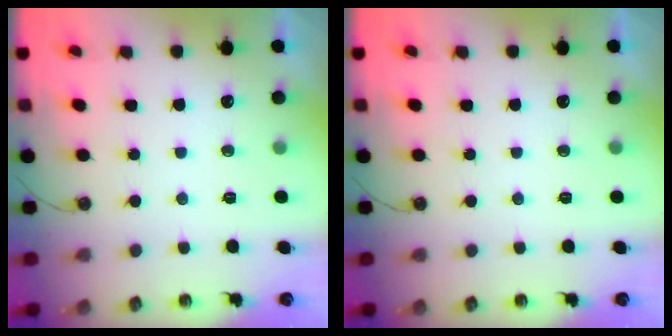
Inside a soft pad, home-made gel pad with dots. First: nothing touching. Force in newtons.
{"total": 0.0}